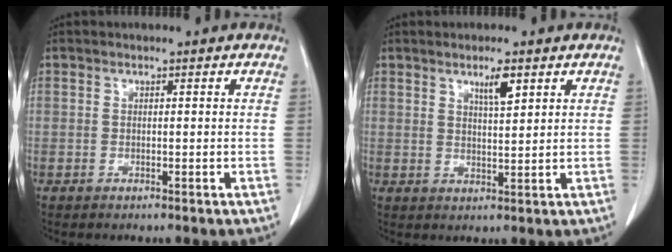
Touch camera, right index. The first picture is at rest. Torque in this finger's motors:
{"motor_torque": [0.09, 0.08, 0.05, 0.04]}